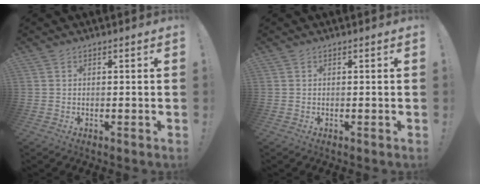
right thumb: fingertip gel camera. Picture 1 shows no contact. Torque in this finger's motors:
{"motor_torque": [-0.10, 0.10, 0.00, 0.00, 0.00]}